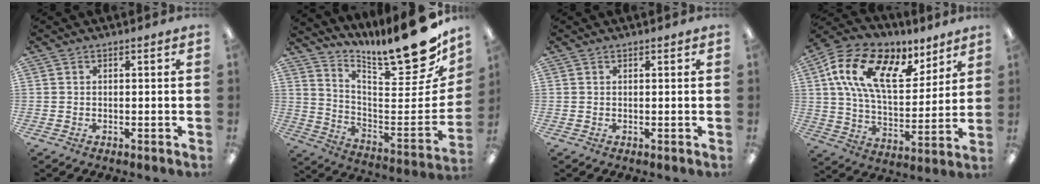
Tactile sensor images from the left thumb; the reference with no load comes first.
{"total": 18.7, "force": [14.9, 3.5, 10.8], "torque": [-0.122, -0.136, 0.233]}
{"total": 0.0}
{"total": 20.1, "force": [10.0, 10.2, 14.1], "torque": [-0.262, -0.027, 0.174]}